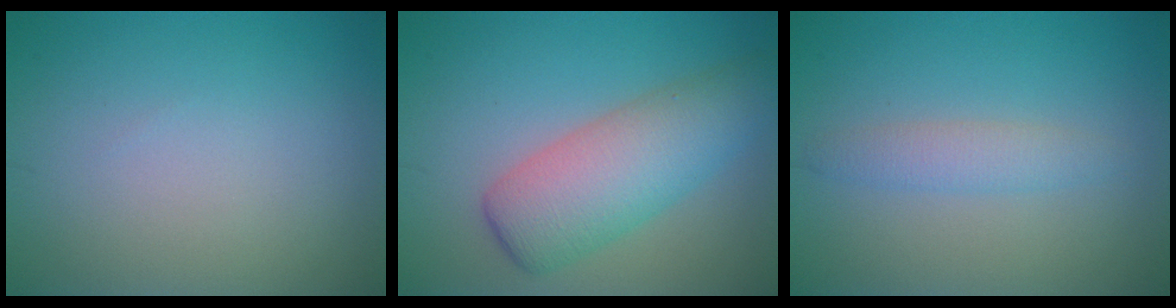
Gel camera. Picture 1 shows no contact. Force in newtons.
{"total": 6.3, "press": 6.3, "slide": 0.2}
{"total": 2.0, "press": 2.0, "slide": 0.1}